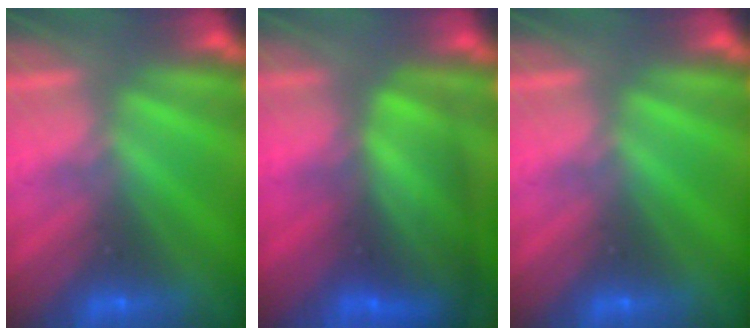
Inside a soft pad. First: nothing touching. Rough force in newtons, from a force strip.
{"total": 9.3}
{"total": 0.0}